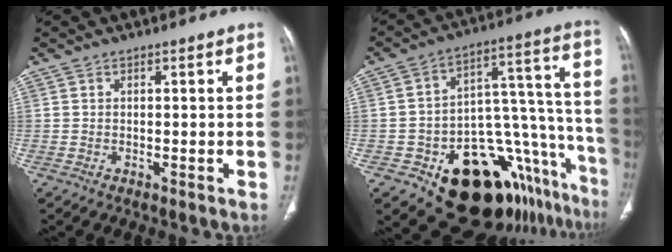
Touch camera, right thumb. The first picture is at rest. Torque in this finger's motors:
{"motor_torque": [3.60, 0.54, 1.44, -1.33, 0.07]}